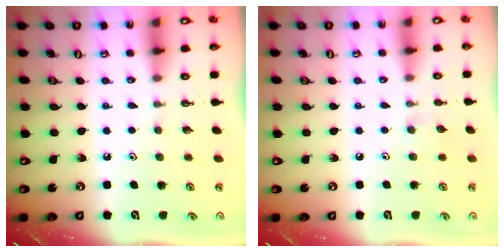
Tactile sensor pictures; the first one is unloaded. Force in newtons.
{"total": 3.9, "press": 3.9, "slide": 0.6}